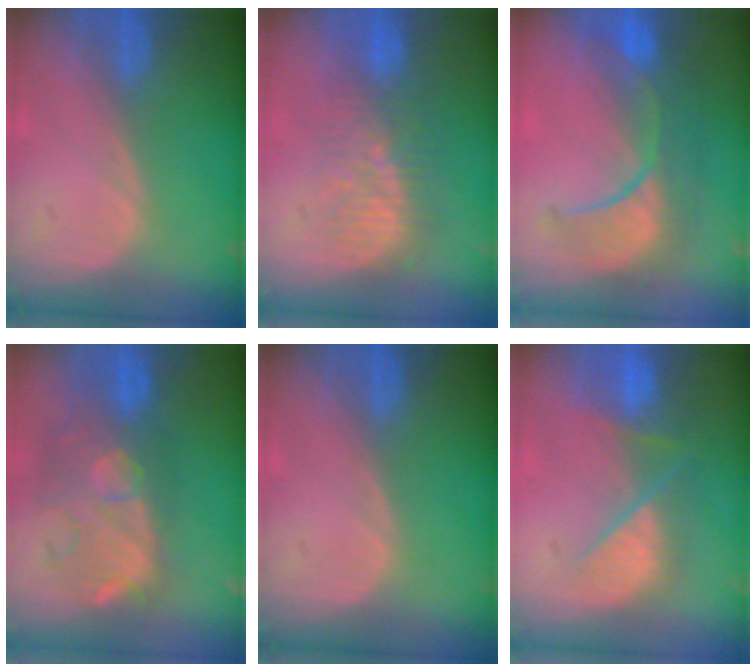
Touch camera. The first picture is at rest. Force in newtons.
{"total": 8.1, "press": 7.7, "slide": 2.7}
{"total": 9.9, "press": 9.3, "slide": 3.5}
{"total": 10.7, "press": 10.0, "slide": 3.7}
{"total": 0.0}
{"total": 8.7, "press": 7.6, "slide": 4.3}